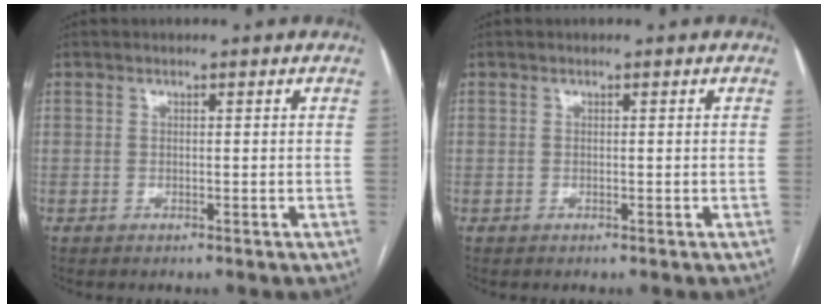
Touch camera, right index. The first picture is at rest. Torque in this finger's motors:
{"motor_torque": [0.00, 0.00, 0.00, 0.01]}